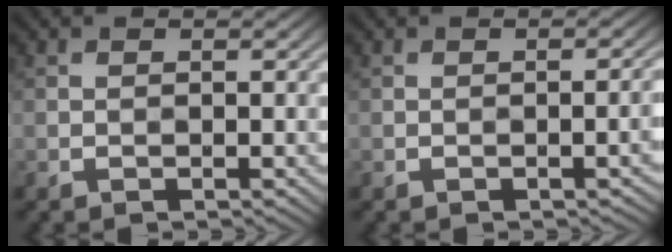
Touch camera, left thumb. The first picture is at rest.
{"total": 2.3, "force": [-1.2, 0.5, 1.9], "torque": [-0.011, 0.007, -0.015]}